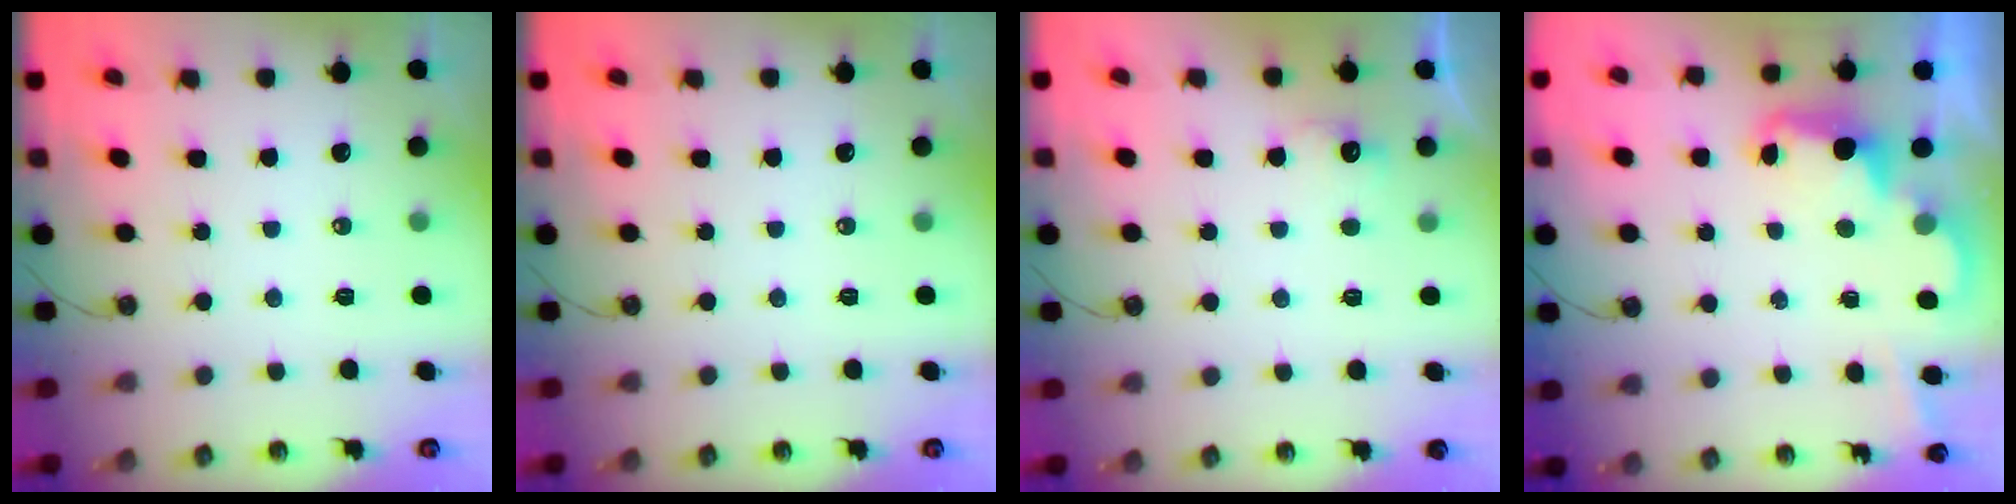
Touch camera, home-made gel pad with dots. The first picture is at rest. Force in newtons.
{"total": 0.0}
{"total": 5.6, "press": 5.5, "slide": 1.1}
{"total": 2.4, "press": 2.3, "slide": 0.6}